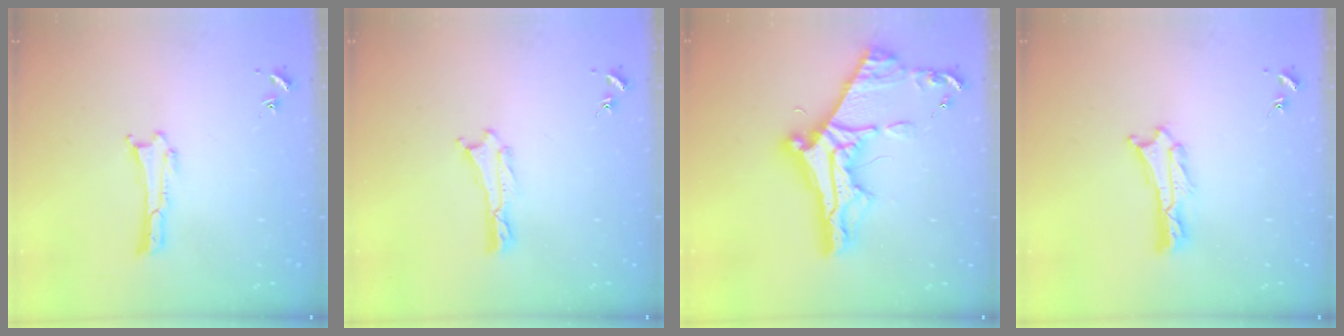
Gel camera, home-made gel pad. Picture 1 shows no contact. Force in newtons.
{"total": 0.0}
{"total": 10.6, "press": 10.5, "slide": 1.3}
{"total": 1.1, "press": 1.1, "slide": 0.2}